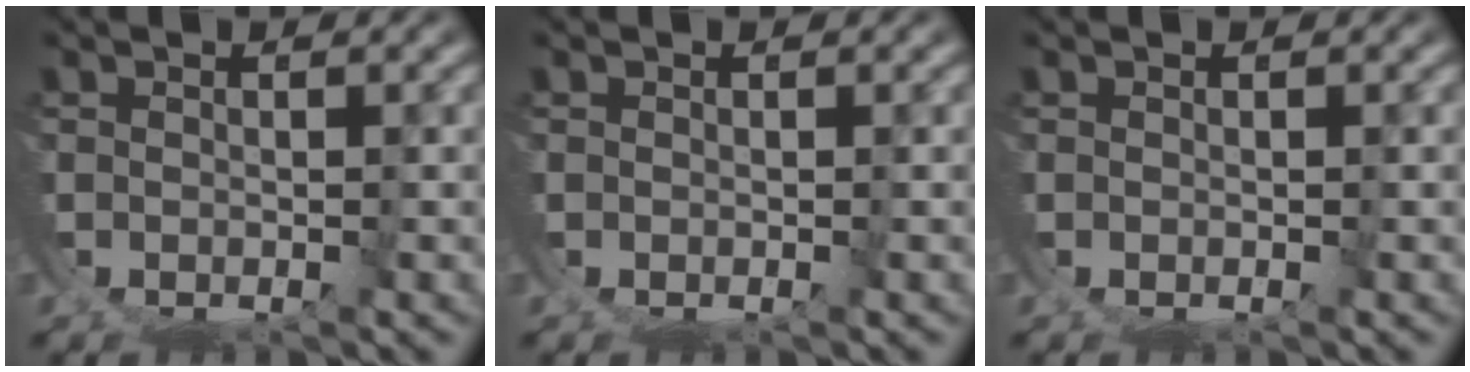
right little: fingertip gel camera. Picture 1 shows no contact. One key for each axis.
{"total": 0.0}
{"total": 0.0}